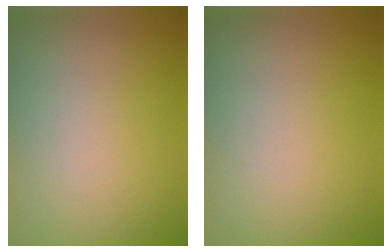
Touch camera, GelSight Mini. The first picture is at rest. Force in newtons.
{"total": 0.0}